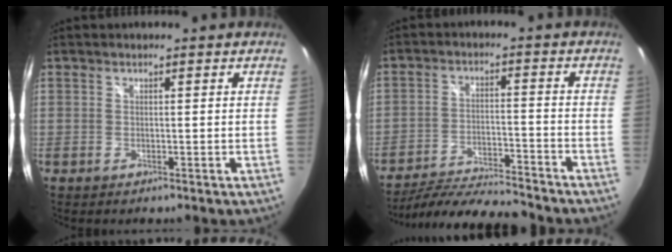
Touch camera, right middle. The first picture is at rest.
{"total": 14.2, "force": [-13.1, 1.3, 5.3], "torque": [-0.117, -0.010, -0.211]}